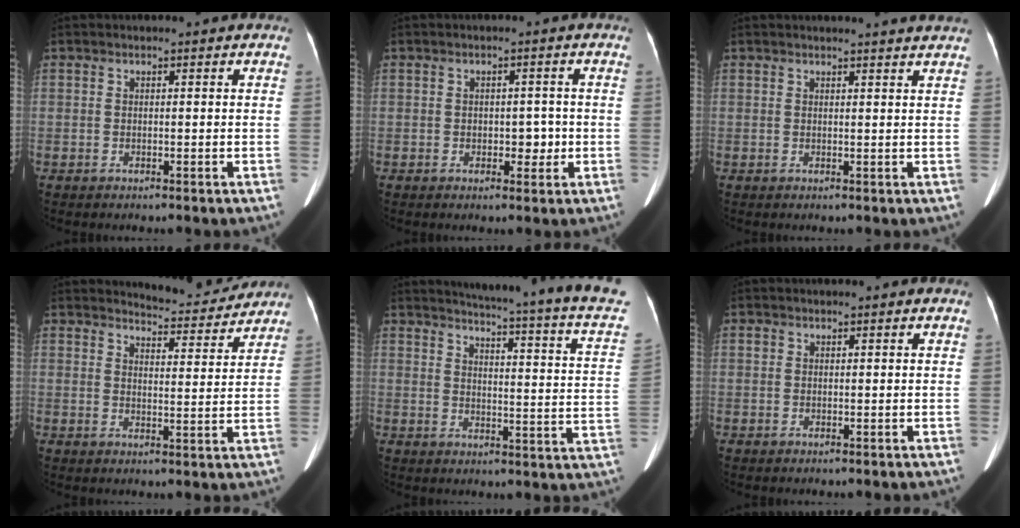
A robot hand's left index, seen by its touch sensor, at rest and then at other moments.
{"total": 2.7, "force": [-1.0, 1.7, 1.7], "torque": [-0.016, -0.016, -0.015]}
{"total": 6.0, "force": [5.7, -0.5, 1.8], "torque": [-0.018, -0.015, 0.042]}
{"total": 7.9, "force": [7.9, 0.8, 0.7], "torque": [-0.010, -0.029, 0.096]}
{"total": 22.0, "force": [19.4, -0.9, 10.3], "torque": [-0.148, -0.103, 0.216]}
{"total": 0.7, "force": [0.5, 0.4, 0.3], "torque": [-0.006, -0.002, 0.006]}